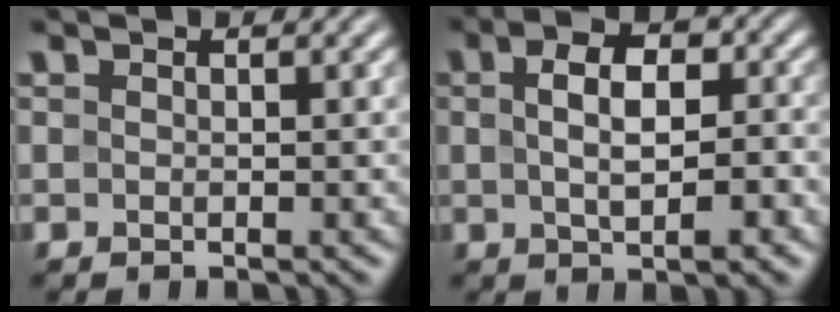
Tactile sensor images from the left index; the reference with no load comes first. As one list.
[{"total": 5.8, "force": [0.3, 3.0, 5.0], "torque": [-0.060, 0.015, -0.003]}]